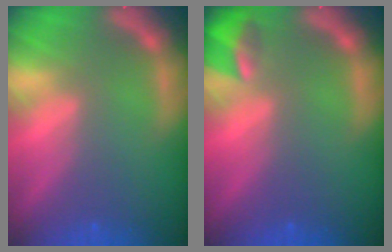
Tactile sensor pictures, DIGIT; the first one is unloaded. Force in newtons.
{"total": 2.9}